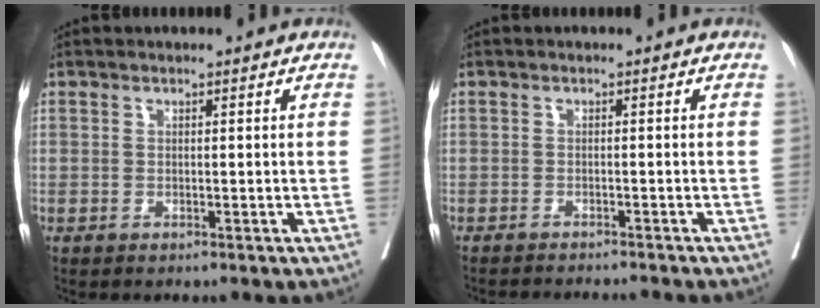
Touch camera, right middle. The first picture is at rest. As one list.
[{"total": 8.9, "force": [-8.4, 0.1, 2.9], "torque": [-0.024, -0.013, -0.109]}]